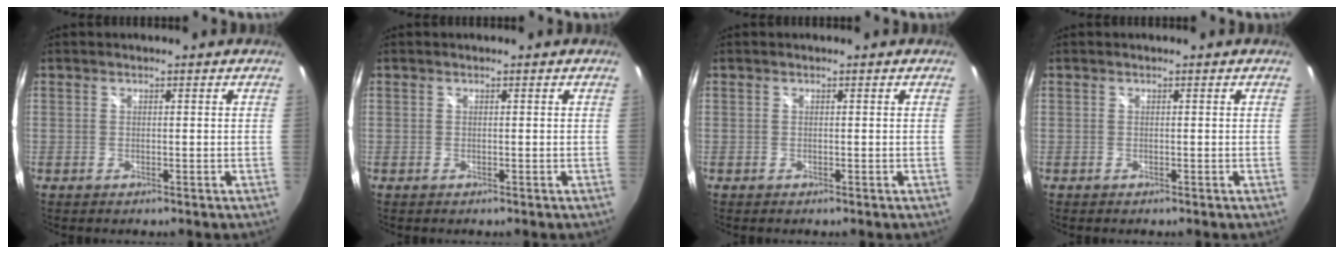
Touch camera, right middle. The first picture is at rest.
{"total": 0.0}
{"total": 0.0}
{"total": 0.0}